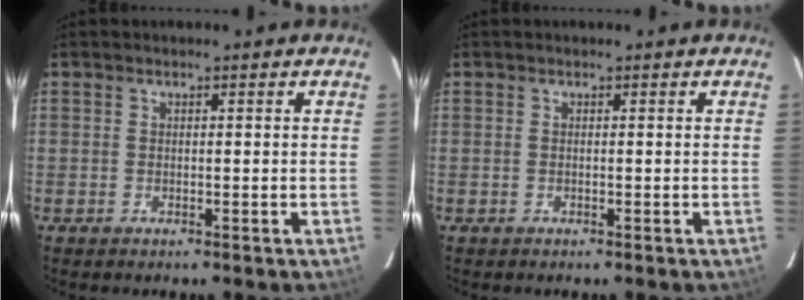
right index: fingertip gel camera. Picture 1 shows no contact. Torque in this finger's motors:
{"motor_torque": [0.00, 0.00, 0.00, 0.00]}